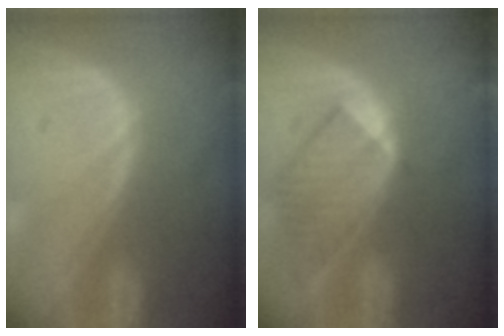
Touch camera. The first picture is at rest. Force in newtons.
{"total": 7.6, "press": 7.5, "slide": 1.1}